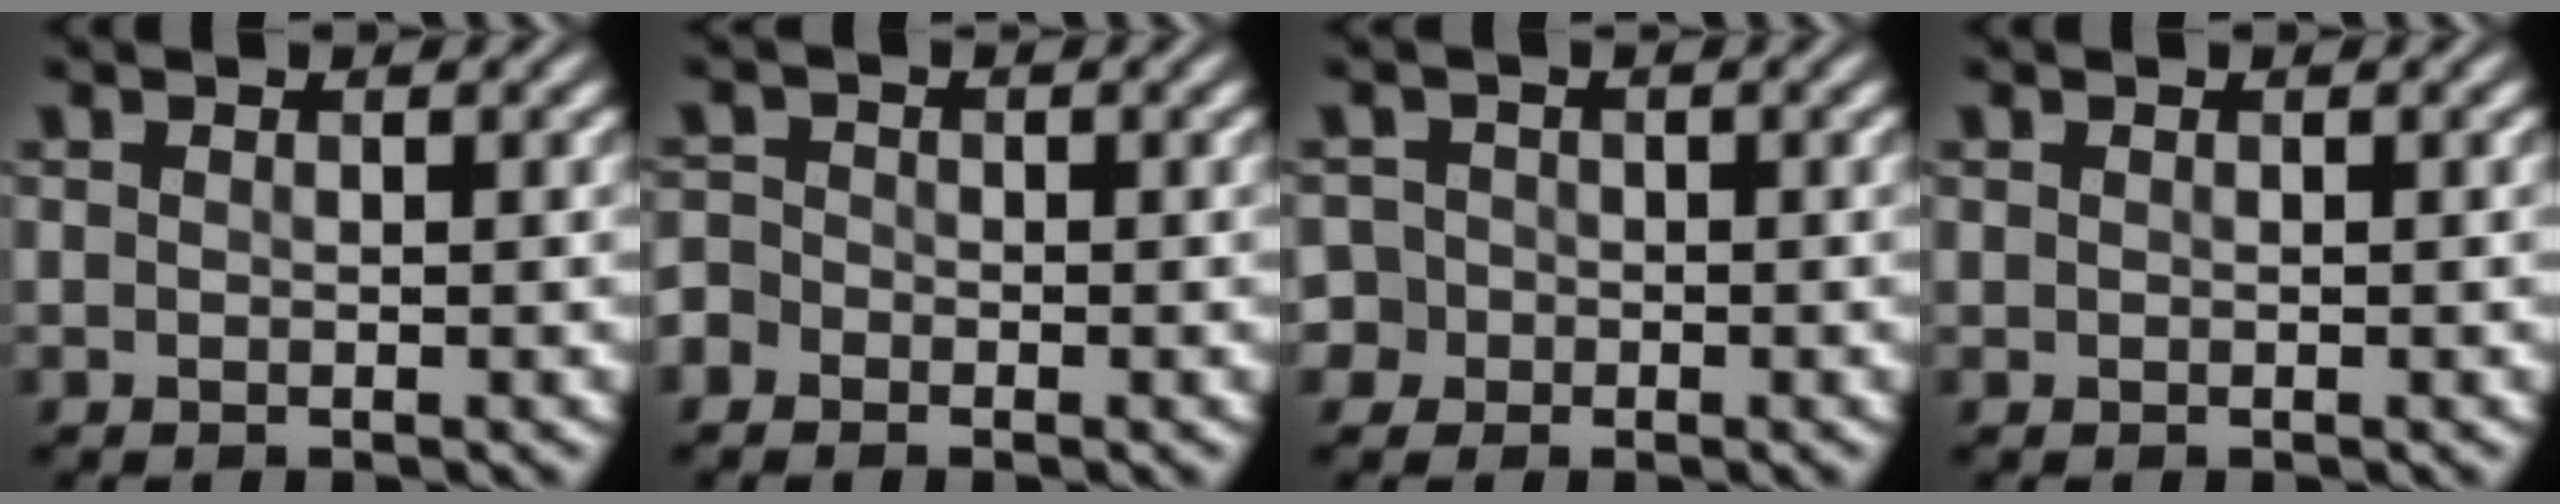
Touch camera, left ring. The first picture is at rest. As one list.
[{"total": 1.7, "force": [-1.1, 1.3, 0.4], "torque": [-0.002, 0.006, -0.025]}, {"total": 3.0, "force": [-0.8, 2.8, 0.5], "torque": [0.011, 0.014, -0.034]}, {"total": 0.0}]